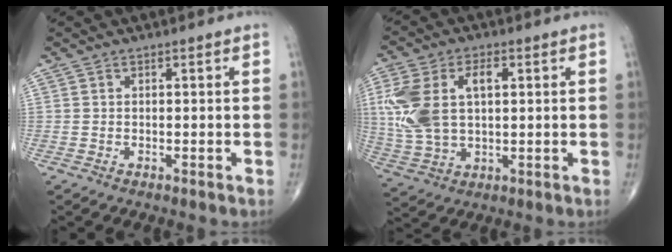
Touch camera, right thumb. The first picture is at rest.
{"total": 14.3, "force": [2.7, 8.3, 11.4], "torque": [-0.245, 0.009, 0.057]}